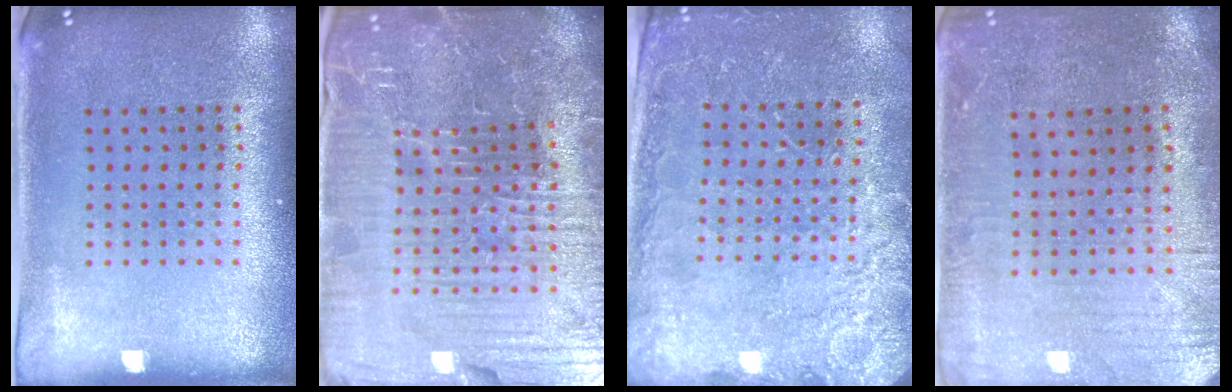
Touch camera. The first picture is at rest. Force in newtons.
{"total": 7.4, "press": 6.6, "slide": 3.3}
{"total": 2.8, "press": 2.7, "slide": 0.4}
{"total": 0.7, "press": 0.5, "slide": 0.5}